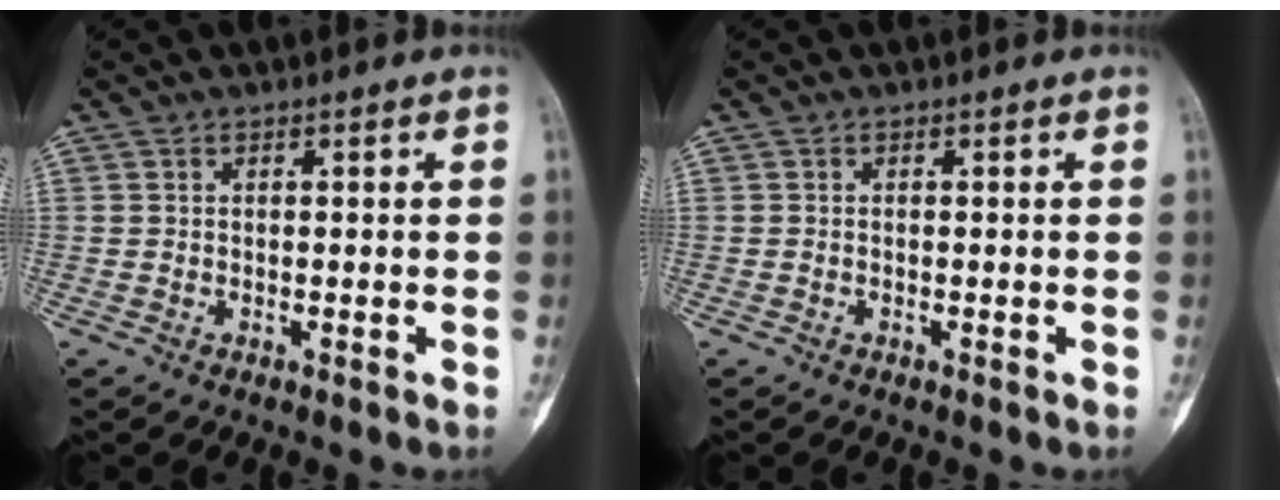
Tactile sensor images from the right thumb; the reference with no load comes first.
{"total": 0.0}